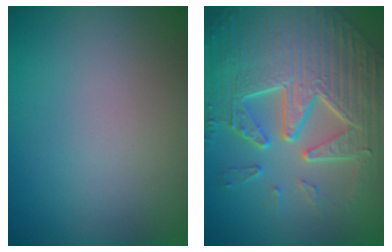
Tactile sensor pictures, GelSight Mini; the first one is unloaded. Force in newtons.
{"total": 10.3, "press": 7.0, "slide": 7.5}